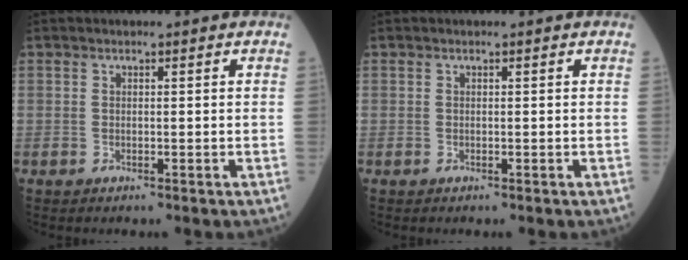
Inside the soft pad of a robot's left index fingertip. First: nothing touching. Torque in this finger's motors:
{"motor_torque": [0.19, 0.08, 0.03, 0.01]}